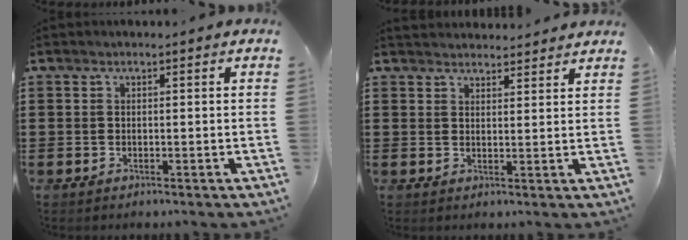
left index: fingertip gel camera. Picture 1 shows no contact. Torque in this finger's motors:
{"motor_torque": [2.14, 0.00, 0.05, 0.01]}